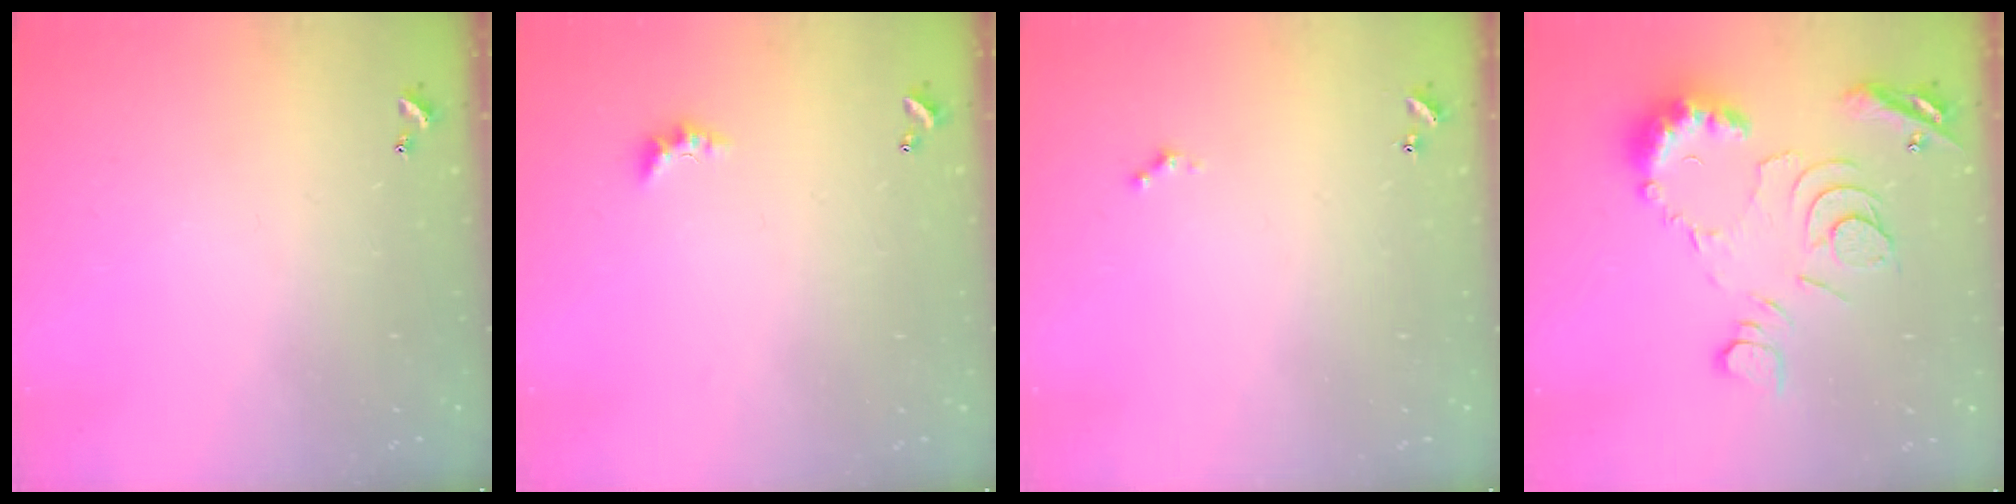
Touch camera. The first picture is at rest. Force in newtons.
{"total": 2.3, "press": 2.2, "slide": 0.7}
{"total": 0.0}
{"total": 11.6, "press": 11.5, "slide": 1.2}